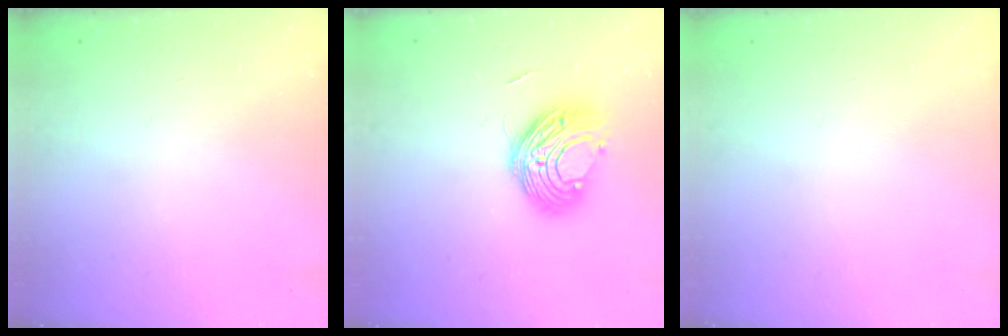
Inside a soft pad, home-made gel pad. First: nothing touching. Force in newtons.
{"total": 10.4, "press": 10.3, "slide": 1.0}
{"total": 0.0}